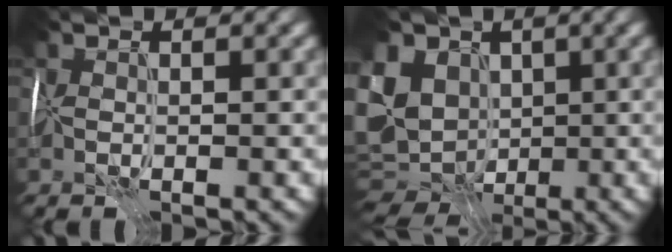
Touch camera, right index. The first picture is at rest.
{"total": 11.1, "force": [-0.7, 9.1, 6.3], "torque": [-0.143, 0.005, -0.017]}